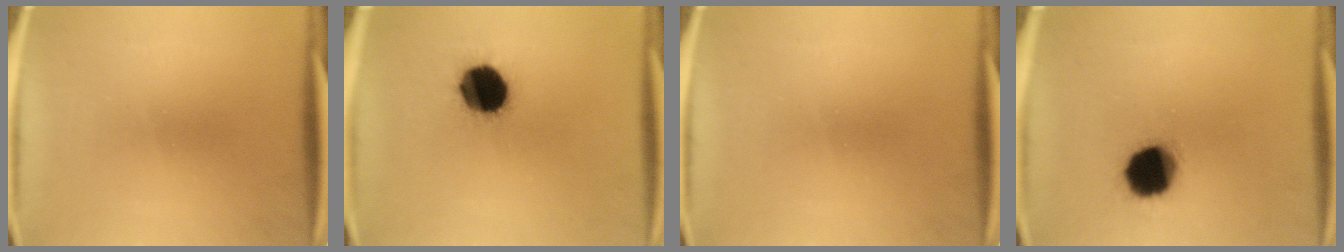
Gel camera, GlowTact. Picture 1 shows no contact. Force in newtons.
{"total": 14.6}
{"total": 0.0}
{"total": 14.2}